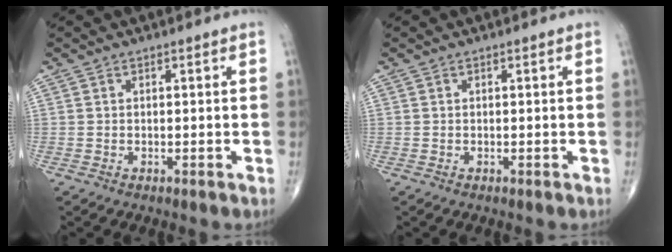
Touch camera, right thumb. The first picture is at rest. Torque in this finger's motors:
{"motor_torque": [0.00, 0.00, 0.00, 0.00, 0.00]}